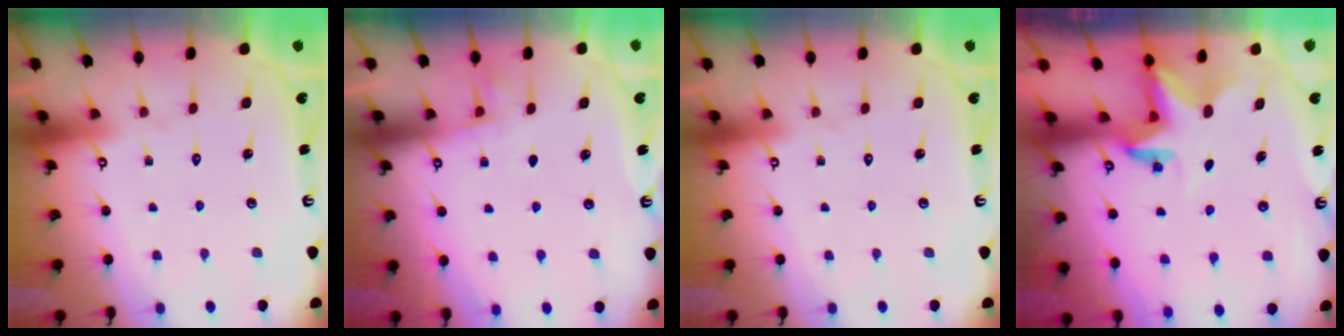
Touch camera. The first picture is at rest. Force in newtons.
{"total": 2.7, "press": 2.5, "slide": 1.2}
{"total": 0.0}
{"total": 2.9, "press": 2.9, "slide": 0.2}